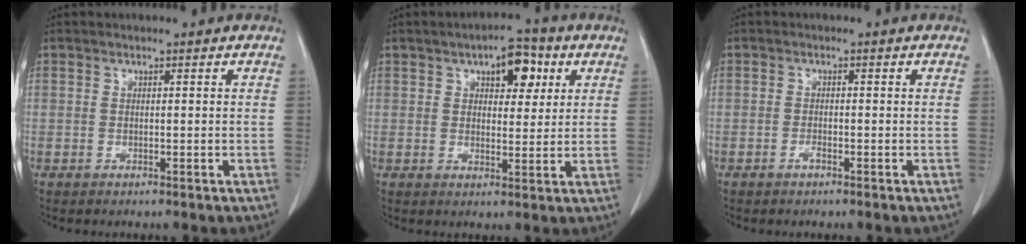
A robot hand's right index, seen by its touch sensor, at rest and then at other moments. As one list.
[{"total": 6.8, "force": [3.0, 3.2, 5.2], "torque": [-0.070, 0.015, 0.042]}, {"total": 0.9, "force": [-0.7, 0.2, 0.6], "torque": [-0.011, 0.001, -0.012]}]